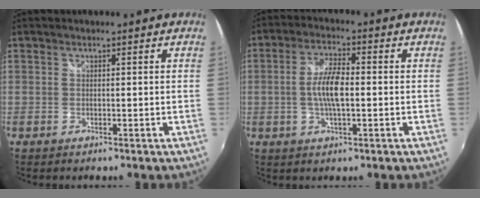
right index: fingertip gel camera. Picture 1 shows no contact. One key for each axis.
{"total": 7.1, "fx": -0.6, "fy": 2.3, "fz": 6.7, "tx": -0.129, "ty": 0.005, "tz": -0.013}